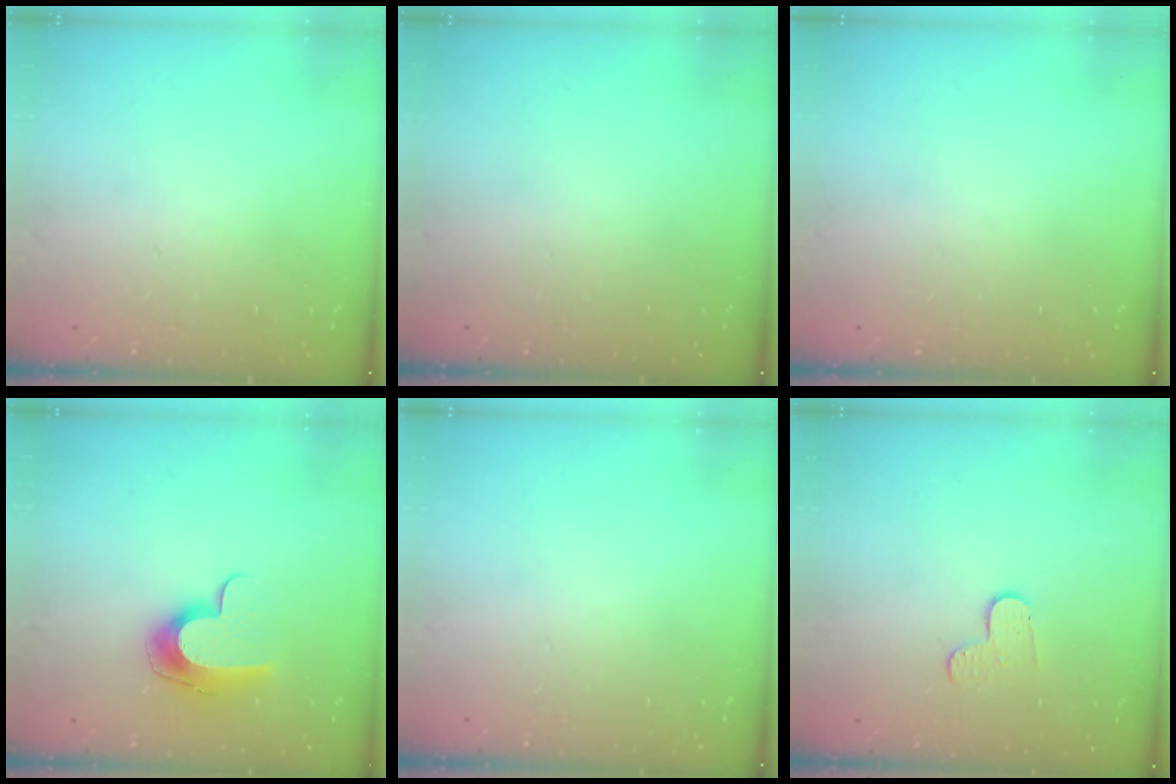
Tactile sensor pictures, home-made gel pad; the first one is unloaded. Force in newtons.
{"total": 0.0}
{"total": 0.0}
{"total": 10.2, "press": 10.2, "slide": 0.5}
{"total": 0.0}
{"total": 6.2, "press": 6.2, "slide": 0.6}